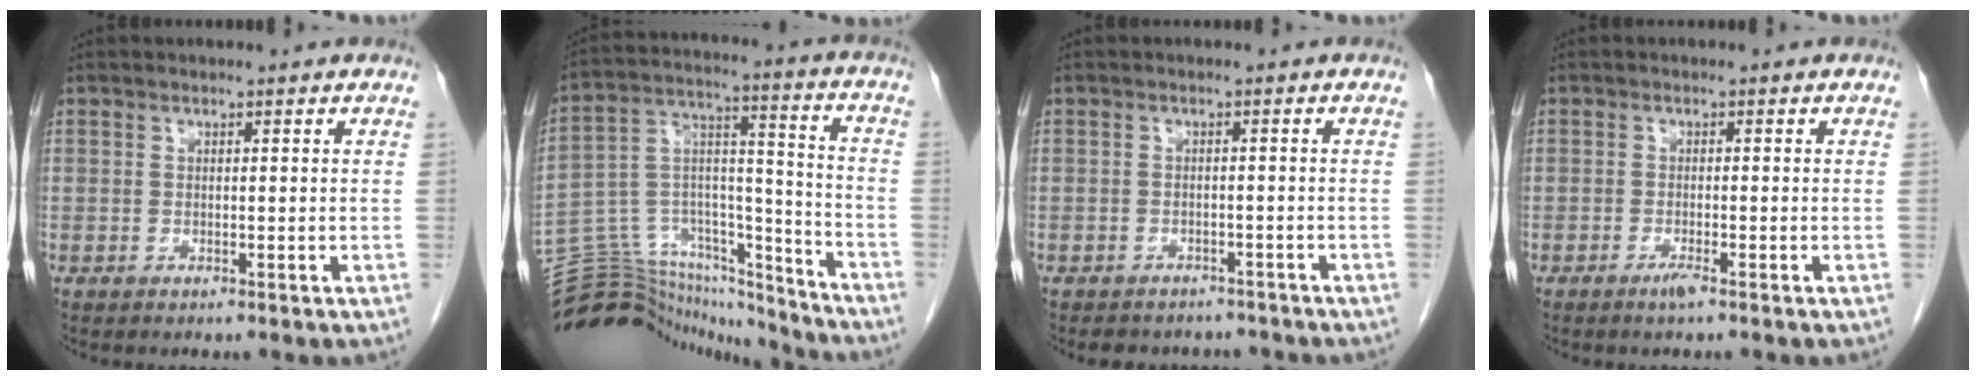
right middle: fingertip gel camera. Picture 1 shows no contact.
{"total": 22.5, "force": [-21.5, 5.2, 4.2], "torque": [-0.102, 0.053, -0.338]}
{"total": 6.2, "force": [-5.5, 2.7, 0.9], "torque": [-0.008, 0.006, -0.063]}
{"total": 1.5, "force": [-1.1, -0.1, 1.1], "torque": [-0.023, -0.002, -0.020]}